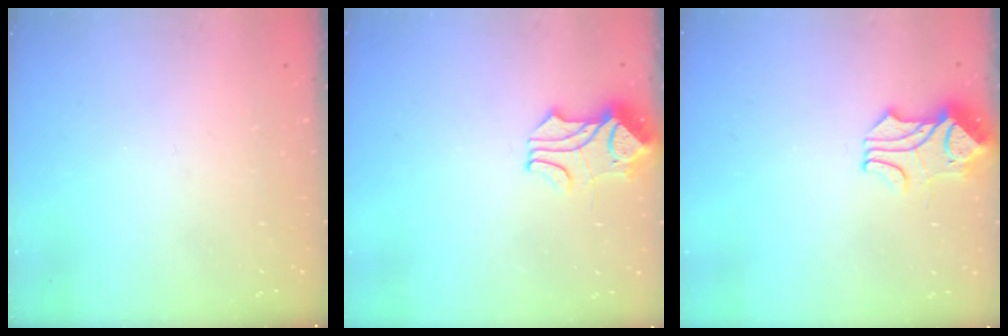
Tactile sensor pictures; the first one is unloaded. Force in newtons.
{"total": 1.6, "press": 1.2, "slide": 1.0}
{"total": 1.6, "press": 1.3, "slide": 1.0}